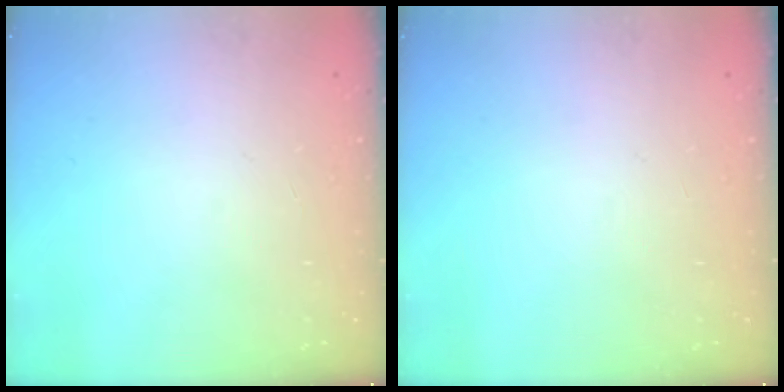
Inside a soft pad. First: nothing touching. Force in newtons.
{"total": 0.0}